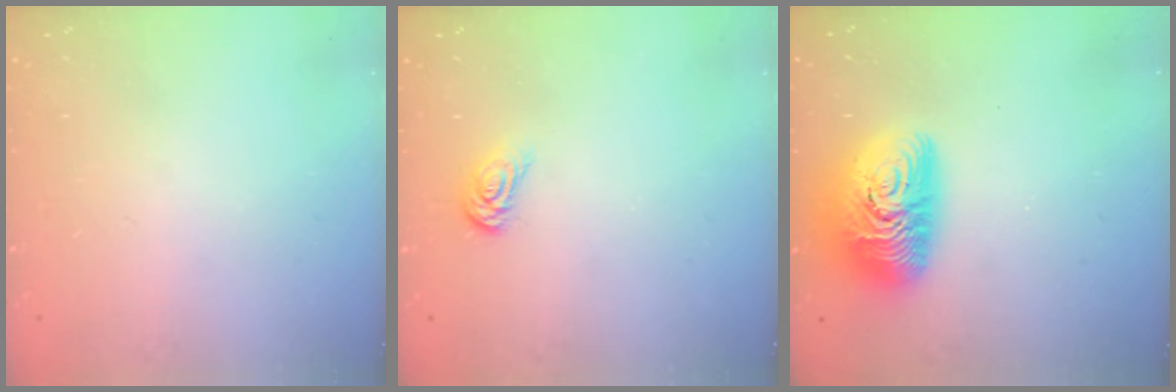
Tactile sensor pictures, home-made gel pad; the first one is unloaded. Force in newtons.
{"total": 6.4, "press": 6.4, "slide": 0.3}
{"total": 14.6, "press": 14.6, "slide": 0.9}